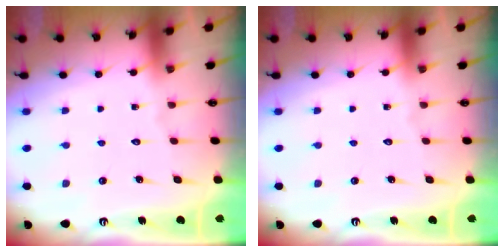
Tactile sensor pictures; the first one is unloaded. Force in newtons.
{"total": 0.0}